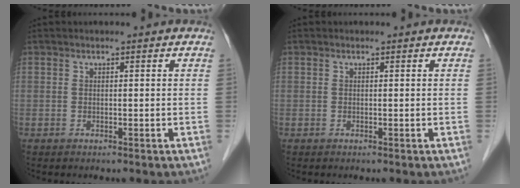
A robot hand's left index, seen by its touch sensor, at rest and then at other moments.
{"total": 0.0}